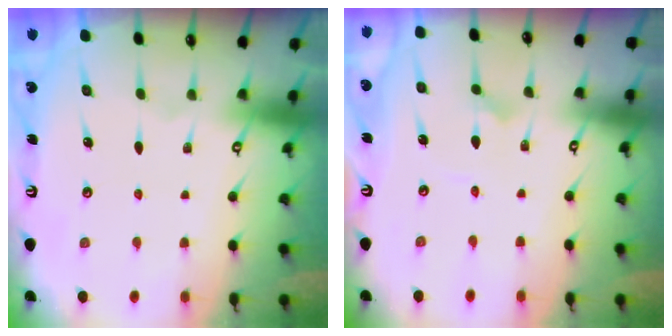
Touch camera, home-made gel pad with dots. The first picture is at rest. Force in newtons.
{"total": 2.3, "press": 2.3, "slide": 0.2}